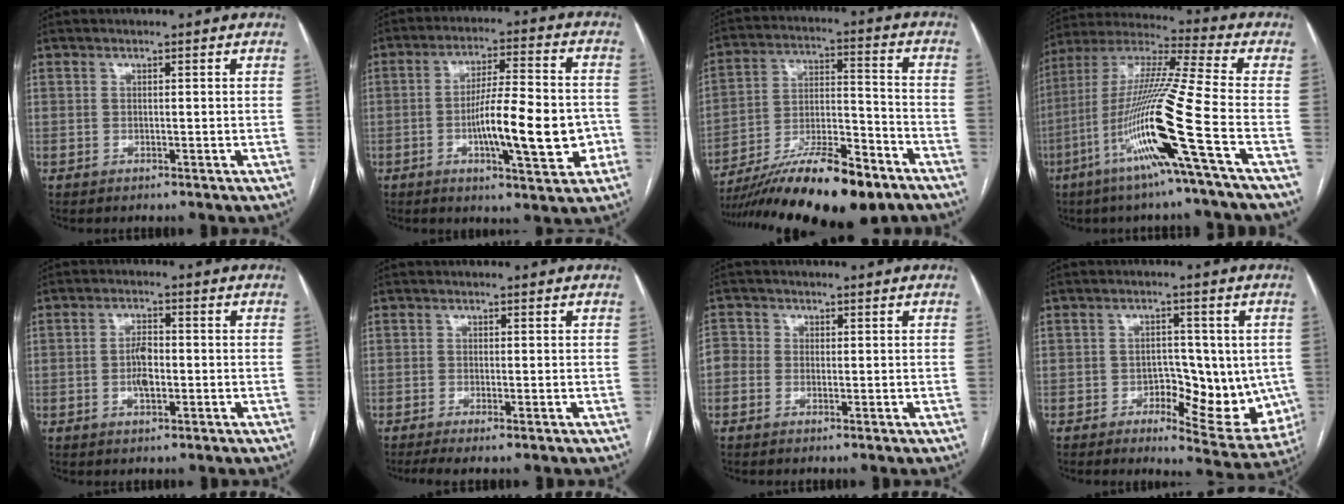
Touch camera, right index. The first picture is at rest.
{"total": 13.8, "force": [-3.4, 2.4, 13.1], "torque": [-0.212, 0.008, -0.051]}
{"total": 20.7, "force": [-15.1, 3.9, 13.7], "torque": [-0.206, -0.002, -0.253]}
{"total": 18.3, "force": [-7.2, -1.9, 16.7], "torque": [-0.335, -0.019, -0.144]}
{"total": 3.8, "force": [-0.8, 1.6, 3.4], "torque": [-0.065, 0.004, -0.015]}
{"total": 3.4, "force": [-2.6, -0.1, 2.2], "torque": [-0.032, -0.007, -0.042]}
{"total": 2.7, "force": [-0.5, 2.6, 0.9], "torque": [-0.011, 0.012, -0.019]}
{"total": 10.5, "force": [-1.7, 5.2, 8.9], "torque": [-0.099, 0.003, -0.013]}